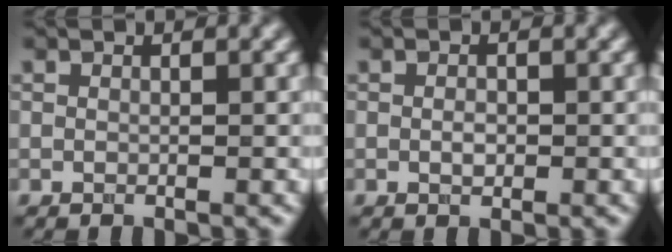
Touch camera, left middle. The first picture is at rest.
{"total": 1.0, "force": [-0.1, 0.6, 0.8], "torque": [-0.015, -0.001, -0.003]}